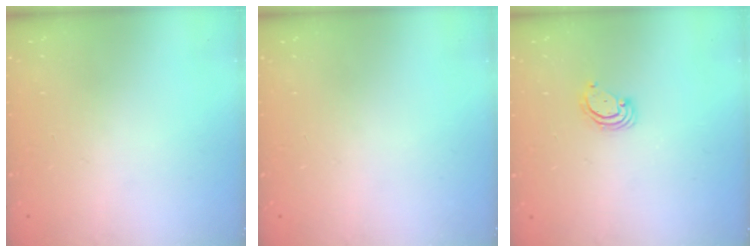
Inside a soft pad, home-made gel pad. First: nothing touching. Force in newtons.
{"total": 0.0}
{"total": 3.6, "press": 3.6, "slide": 0.4}